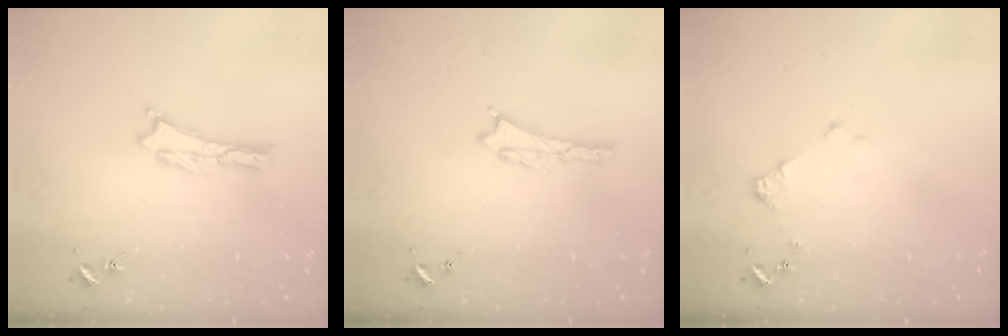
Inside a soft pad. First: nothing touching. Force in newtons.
{"total": 0.5, "press": 0.5, "slide": 0.2}
{"total": 1.2, "press": 1.2, "slide": 0.2}